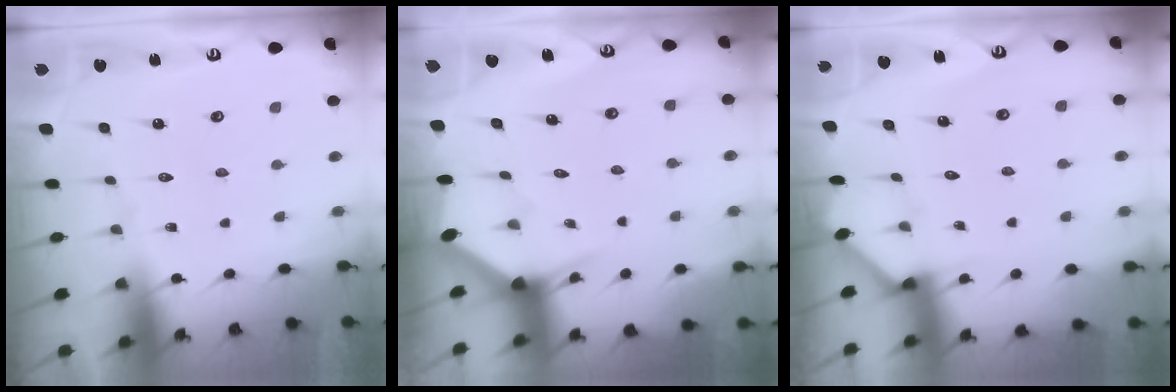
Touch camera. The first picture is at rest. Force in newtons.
{"total": 3.0, "press": 3.0, "slide": 0.0}
{"total": 1.7, "press": 1.6, "slide": 0.2}